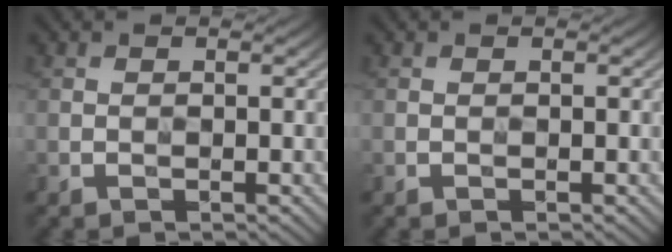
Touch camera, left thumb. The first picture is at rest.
{"total": 0.0}